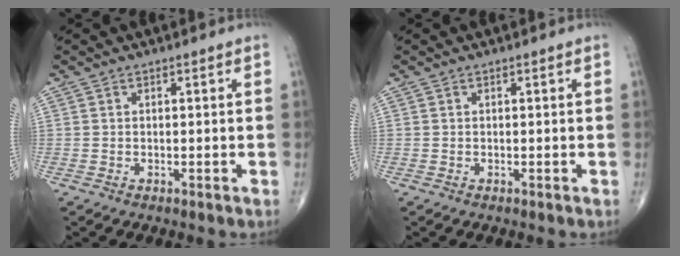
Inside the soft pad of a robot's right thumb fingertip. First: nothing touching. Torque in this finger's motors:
{"motor_torque": [0.00, 0.00, 0.02, 0.02, 0.00]}